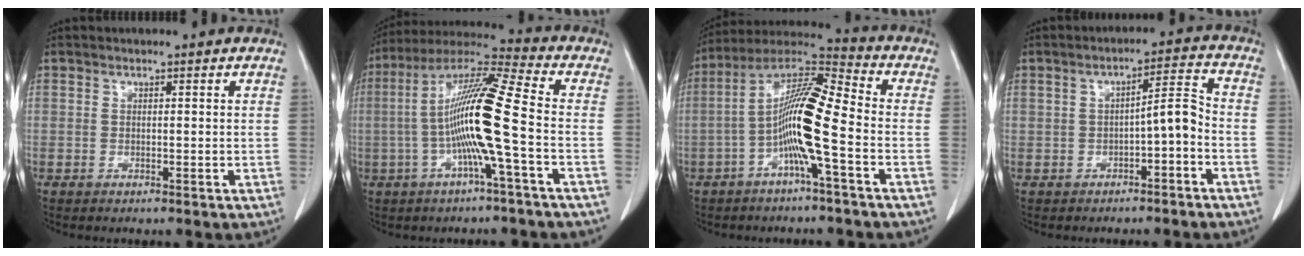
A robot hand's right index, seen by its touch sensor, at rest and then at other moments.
{"total": 13.9, "force": [-2.3, -0.7, 13.6], "torque": [-0.261, 0.013, -0.057]}
{"total": 12.3, "force": [-3.2, 0.4, 11.9], "torque": [-0.230, 0.021, -0.069]}
{"total": 4.9, "force": [-1.5, 1.2, 4.5], "torque": [-0.069, 0.025, -0.018]}